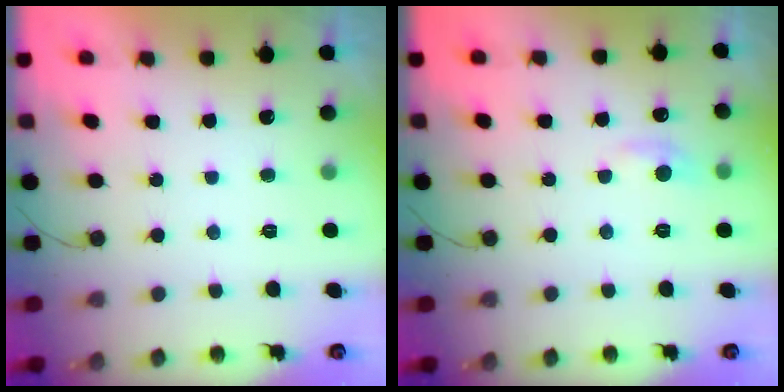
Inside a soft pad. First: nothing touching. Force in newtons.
{"total": 6.7, "press": 6.7, "slide": 1.0}